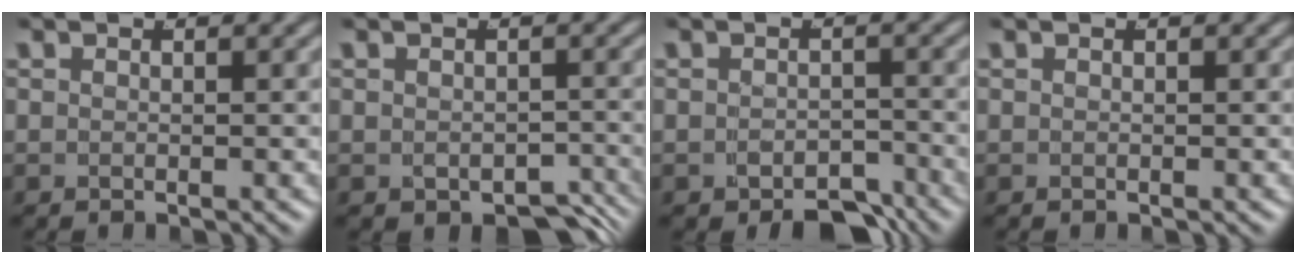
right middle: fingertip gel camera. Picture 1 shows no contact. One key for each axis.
{"total": 3.9, "fx": -3.0, "fy": 1.7, "fz": 1.8, "tx": -0.017, "ty": -0.017, "tz": -0.039}
{"total": 3.8, "fx": -3.3, "fy": 1.5, "fz": 1.4, "tx": -0.006, "ty": -0.010, "tz": -0.051}
{"total": 0.0}